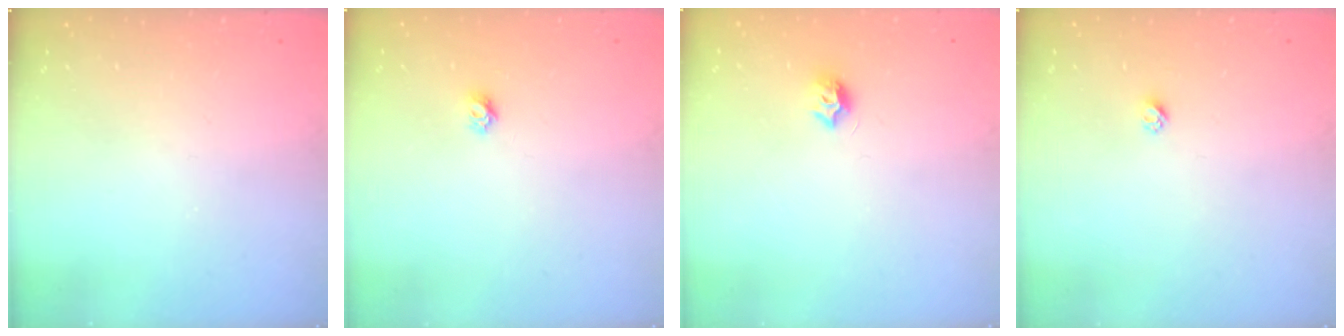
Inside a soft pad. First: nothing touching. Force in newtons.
{"total": 3.7, "press": 3.7, "slide": 0.2}
{"total": 7.4, "press": 7.4, "slide": 0.6}
{"total": 2.3, "press": 2.3, "slide": 0.2}